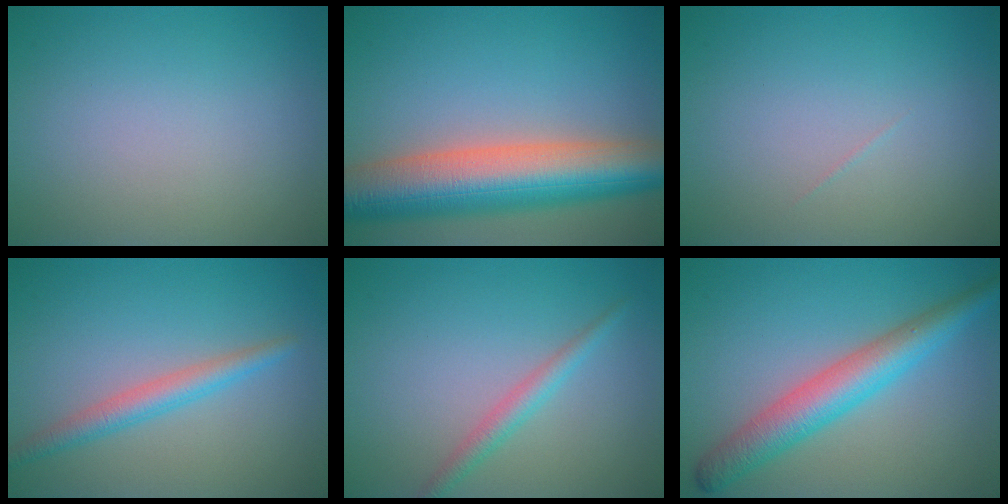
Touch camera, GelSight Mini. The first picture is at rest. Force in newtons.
{"total": 10.9, "press": 10.9, "slide": 0.7}
{"total": 0.0}
{"total": 2.6, "press": 2.6, "slide": 0.1}
{"total": 2.0, "press": 2.0, "slide": 0.1}
{"total": 5.4, "press": 5.4, "slide": 0.1}